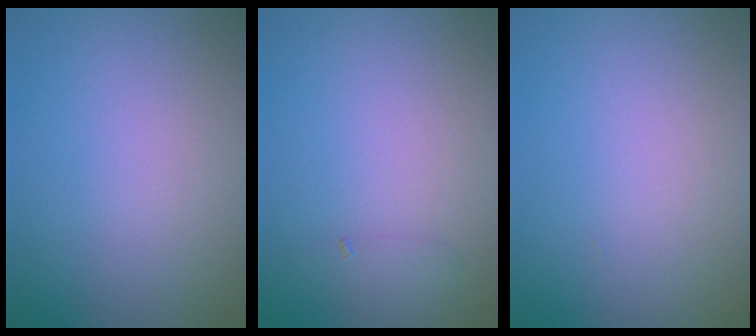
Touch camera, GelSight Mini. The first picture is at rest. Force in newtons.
{"total": 1.0, "press": 1.0, "slide": 0.0}
{"total": 0.0}